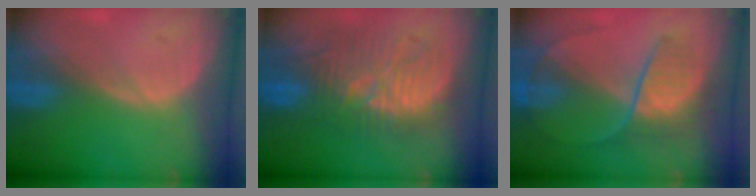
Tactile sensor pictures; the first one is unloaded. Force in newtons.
{"total": 11.1, "press": 10.9, "slide": 1.8}
{"total": 6.9, "press": 6.6, "slide": 2.0}